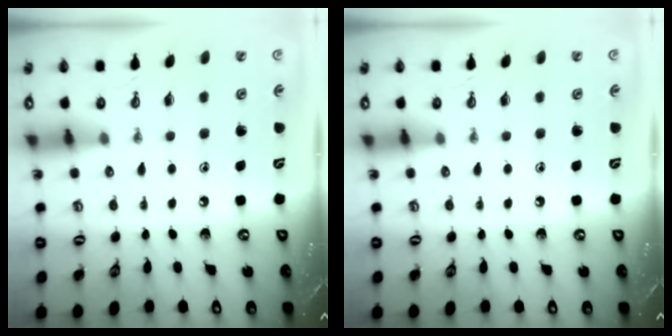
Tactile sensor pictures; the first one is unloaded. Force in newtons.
{"total": 0.0}